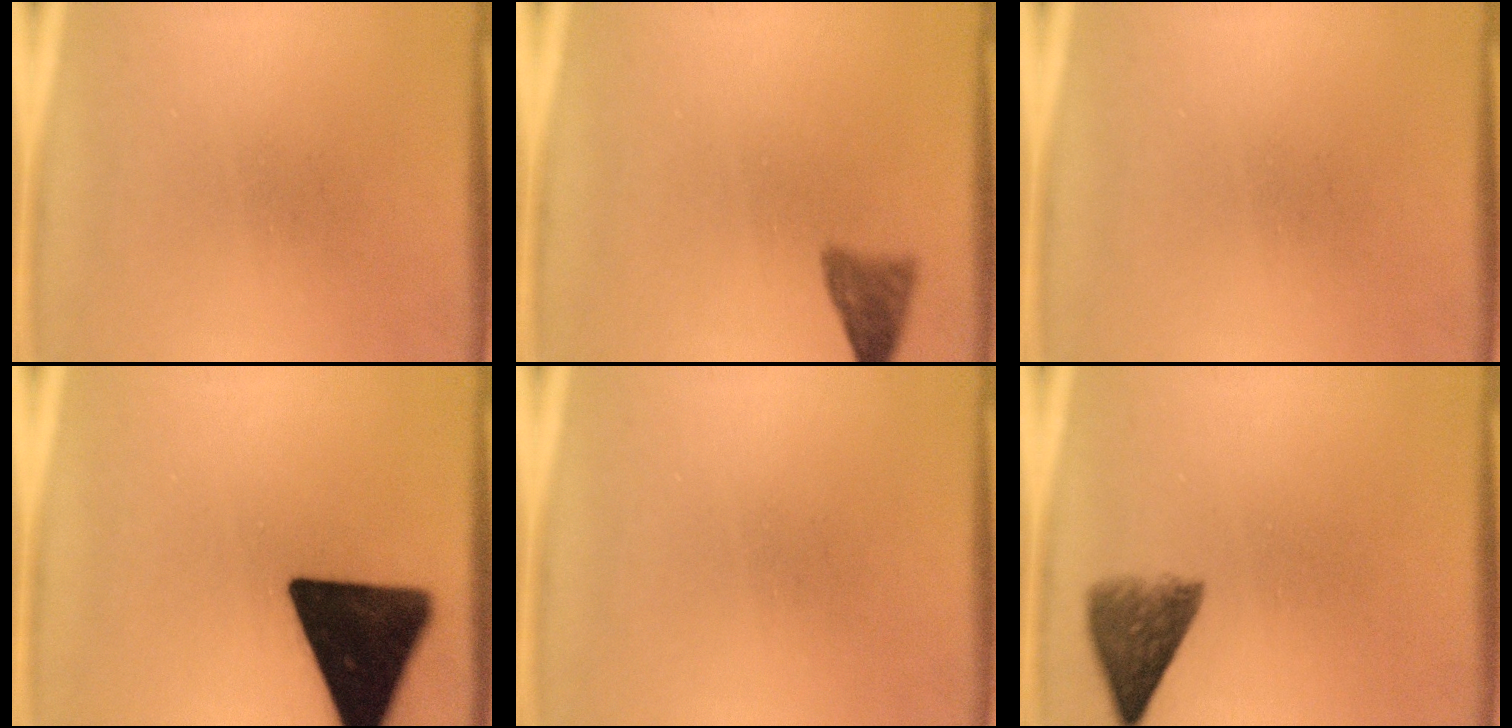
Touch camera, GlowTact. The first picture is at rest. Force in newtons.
{"total": 2.9}
{"total": 0.0}
{"total": 19.5}
{"total": 0.0}
{"total": 5.4}